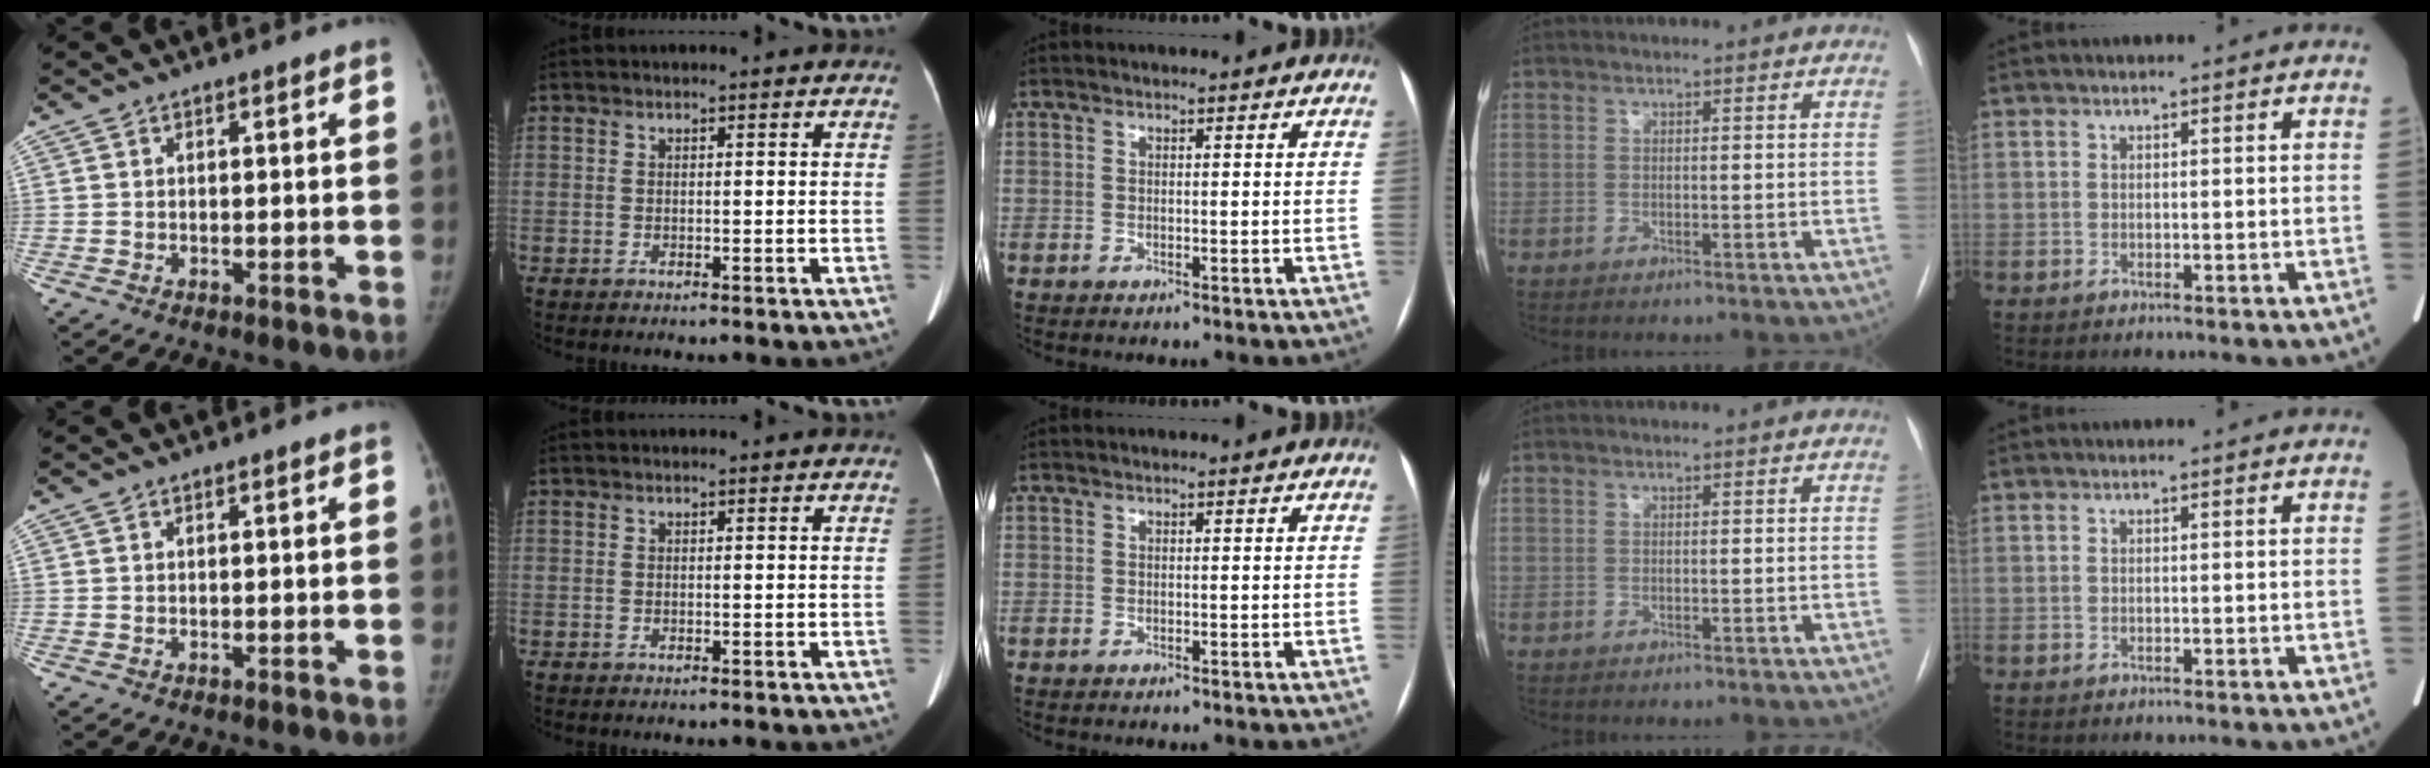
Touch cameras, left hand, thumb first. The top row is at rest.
{}